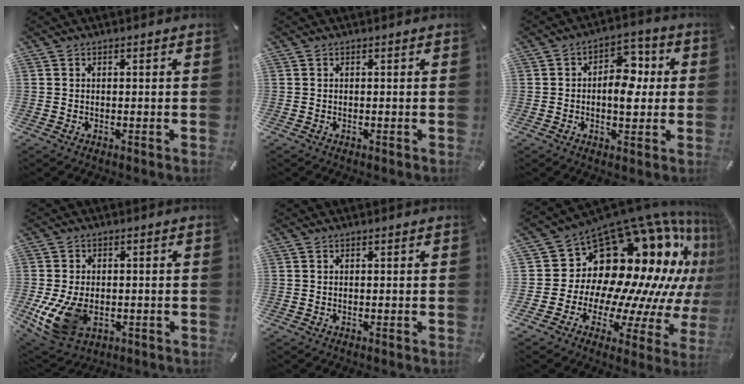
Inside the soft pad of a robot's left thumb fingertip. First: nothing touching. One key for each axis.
{"total": 0.0}
{"total": 9.3, "fx": 0.0, "fy": 6.2, "fz": 6.9, "tx": -0.083, "ty": 0.003, "tz": -0.004}
{"total": 11.2, "fx": -2.8, "fy": 7.7, "fz": 7.6, "tx": -0.168, "ty": -0.003, "tz": -0.047}
{"total": 0.0}
{"total": 23.0, "fx": 10.7, "fy": 14.8, "fz": 14.0, "tx": -0.177, "ty": -0.150, "tz": 0.224}